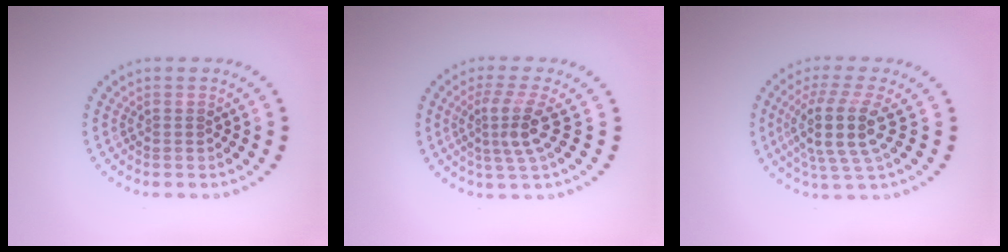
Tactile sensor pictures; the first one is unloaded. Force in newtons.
{"total": 3.2, "press": 2.3, "slide": 2.3}
{"total": 4.7, "press": 3.8, "slide": 2.8}